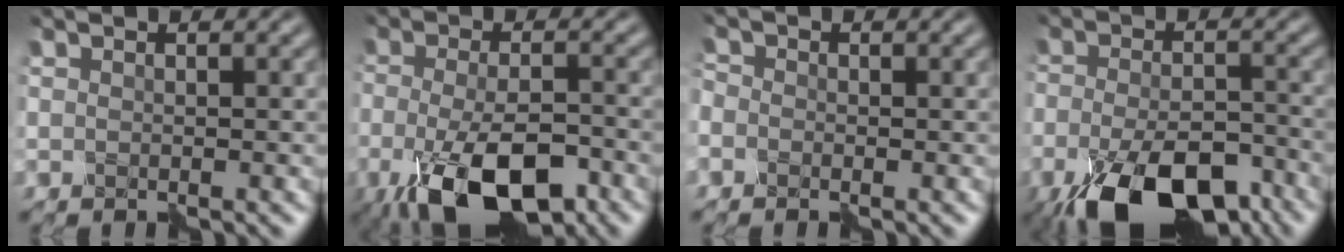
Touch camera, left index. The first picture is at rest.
{"total": 10.2, "force": [-5.2, 3.9, 7.8], "torque": [-0.143, -0.013, -0.090]}
{"total": 2.2, "force": [-1.0, 1.9, 0.4], "torque": [-0.003, 0.008, -0.022]}
{"total": 12.4, "force": [-7.6, 5.2, 8.3], "torque": [-0.156, -0.029, -0.124]}